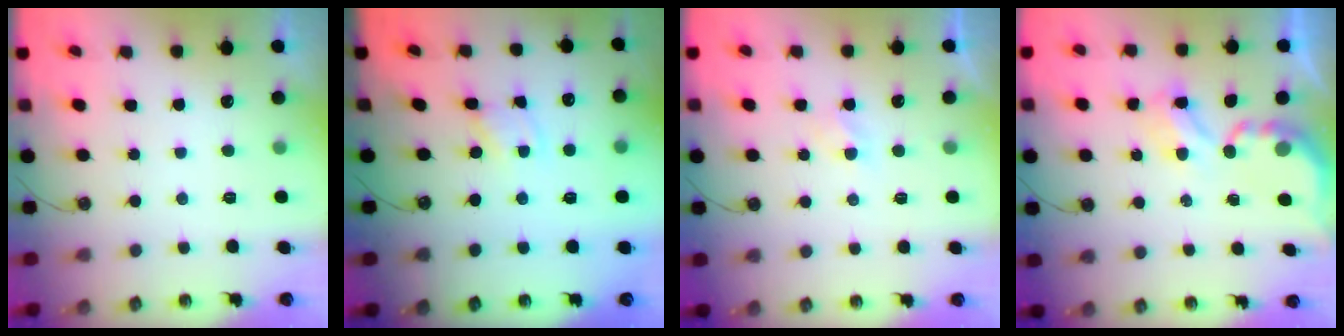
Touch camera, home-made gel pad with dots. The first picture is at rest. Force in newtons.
{"total": 1.5, "press": 1.5, "slide": 0.0}
{"total": 2.8, "press": 2.7, "slide": 0.6}
{"total": 4.0, "press": 4.0, "slide": 0.2}